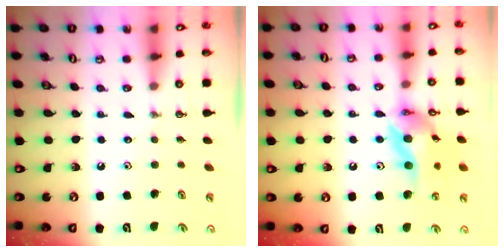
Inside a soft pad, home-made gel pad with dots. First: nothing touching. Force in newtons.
{"total": 16.7, "press": 16.5, "slide": 2.6}